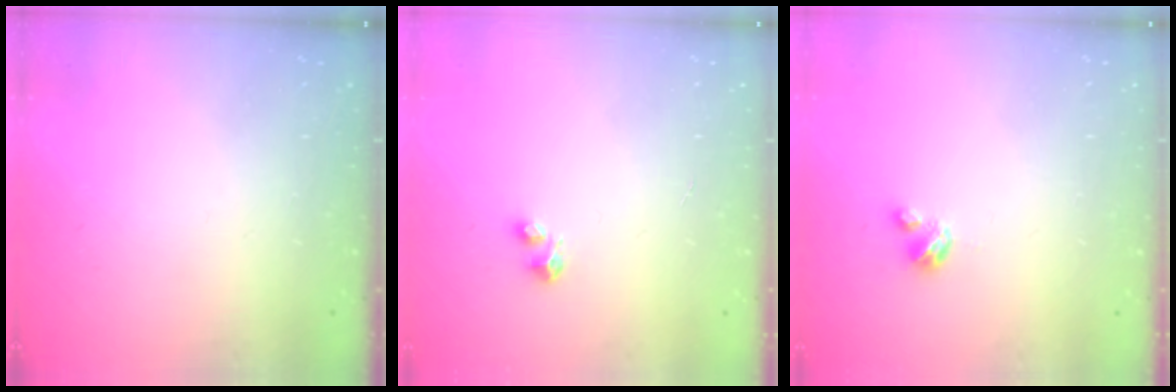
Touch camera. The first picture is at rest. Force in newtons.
{"total": 3.5, "press": 3.4, "slide": 0.5}
{"total": 2.9, "press": 2.9, "slide": 0.3}